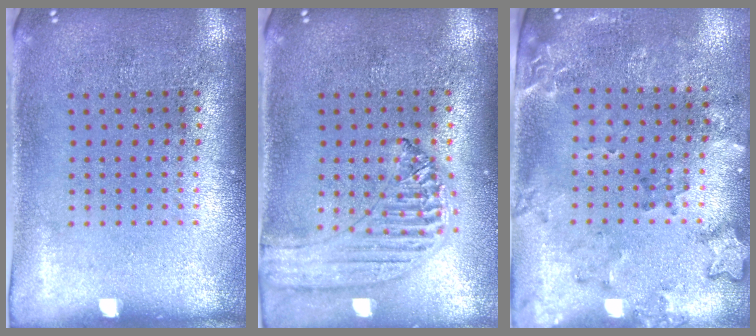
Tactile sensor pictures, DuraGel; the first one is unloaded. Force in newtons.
{"total": 1.2, "press": 1.2, "slide": 0.1}
{"total": 1.9, "press": 1.6, "slide": 1.1}